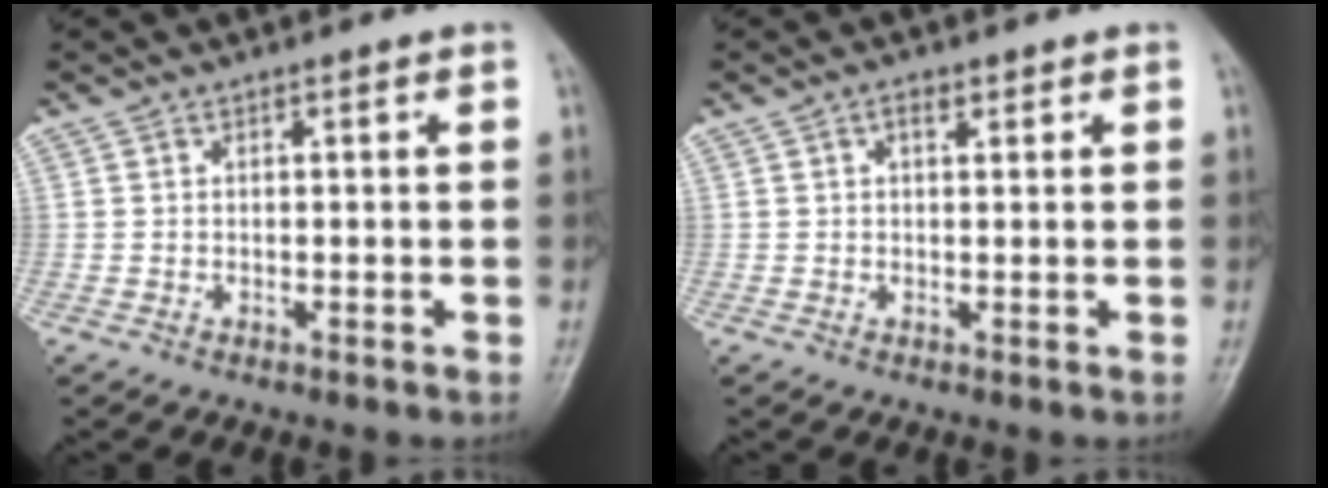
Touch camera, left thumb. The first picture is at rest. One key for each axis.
{"total": 1.8, "fx": 0.9, "fy": 1.0, "fz": 1.3, "tx": -0.018, "ty": 0.000, "tz": 0.012}